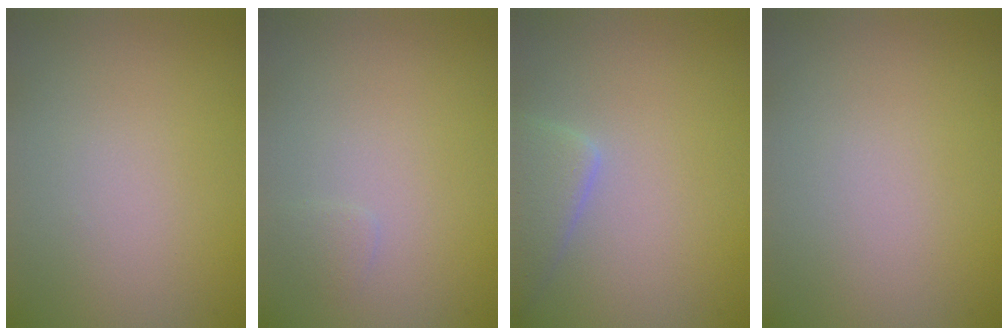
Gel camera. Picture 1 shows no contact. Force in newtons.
{"total": 0.6, "press": 0.6, "slide": 0.0}
{"total": 2.9, "press": 2.9, "slide": 0.3}
{"total": 0.0}